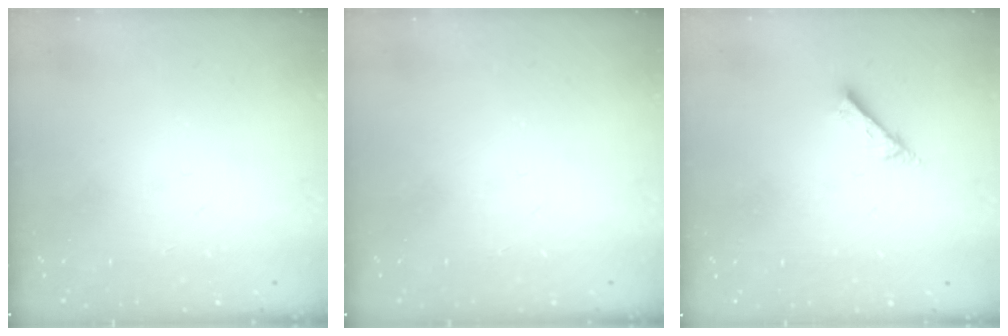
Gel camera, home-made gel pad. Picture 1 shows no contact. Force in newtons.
{"total": 0.0}
{"total": 5.0, "press": 5.0, "slide": 0.7}